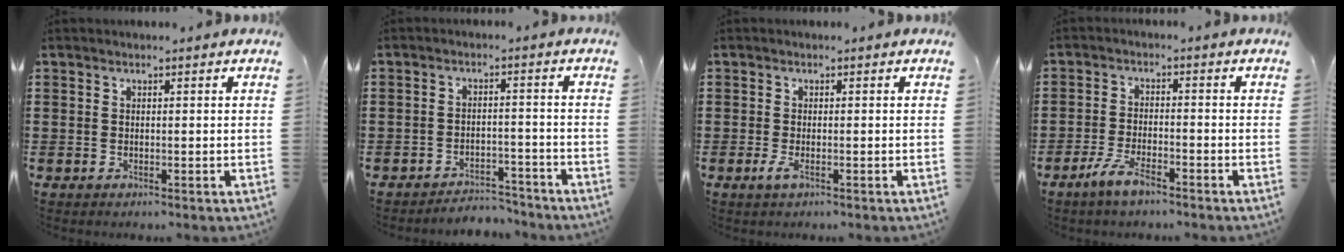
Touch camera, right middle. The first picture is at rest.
{"total": 3.8, "force": [-3.8, 0.4, 0.1], "torque": [-0.007, 0.005, -0.081]}
{"total": 1.5, "force": [-0.6, 0.3, 1.3], "torque": [-0.039, -0.007, -0.015]}
{"total": 4.7, "force": [-3.4, 1.0, 3.1], "torque": [-0.069, -0.001, -0.066]}